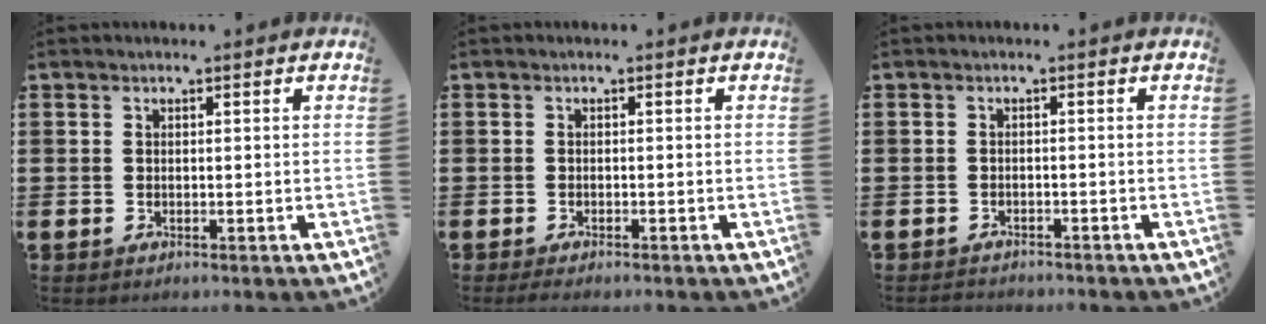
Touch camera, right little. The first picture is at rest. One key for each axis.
{"total": 0.9, "fx": -0.7, "fy": 0.2, "fz": 0.6, "tx": -0.010, "ty": -0.002, "tz": -0.014}
{"total": 1.2, "fx": -1.2, "fy": 0.0, "fz": -0.1, "tx": -0.001, "ty": 0.003, "tz": -0.026}